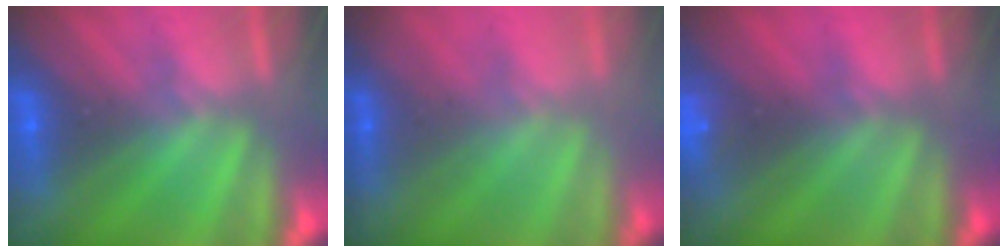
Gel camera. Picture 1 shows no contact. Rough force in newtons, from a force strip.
{"total": 1.8}
{"total": 2.4}